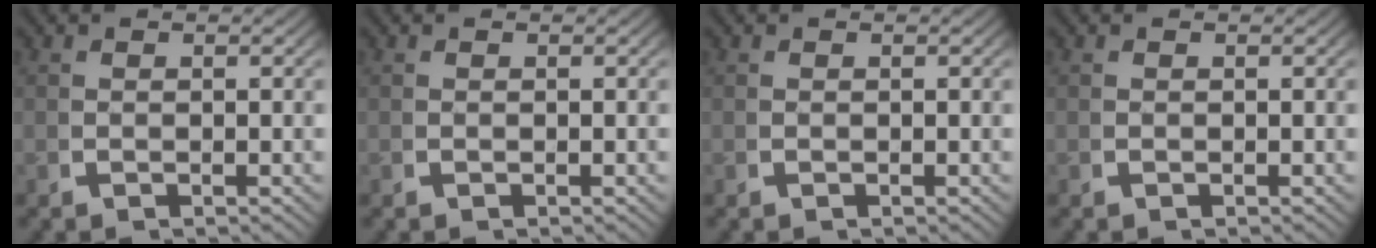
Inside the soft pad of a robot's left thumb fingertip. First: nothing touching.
{"total": 0.0}
{"total": 0.0}
{"total": 0.0}